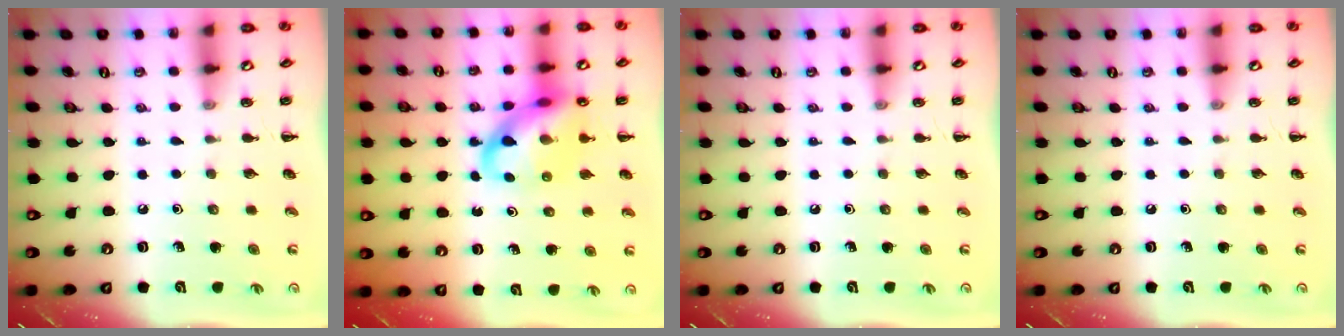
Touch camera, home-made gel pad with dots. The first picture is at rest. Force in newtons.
{"total": 14.6, "press": 14.2, "slide": 3.6}
{"total": 0.0}
{"total": 0.0}